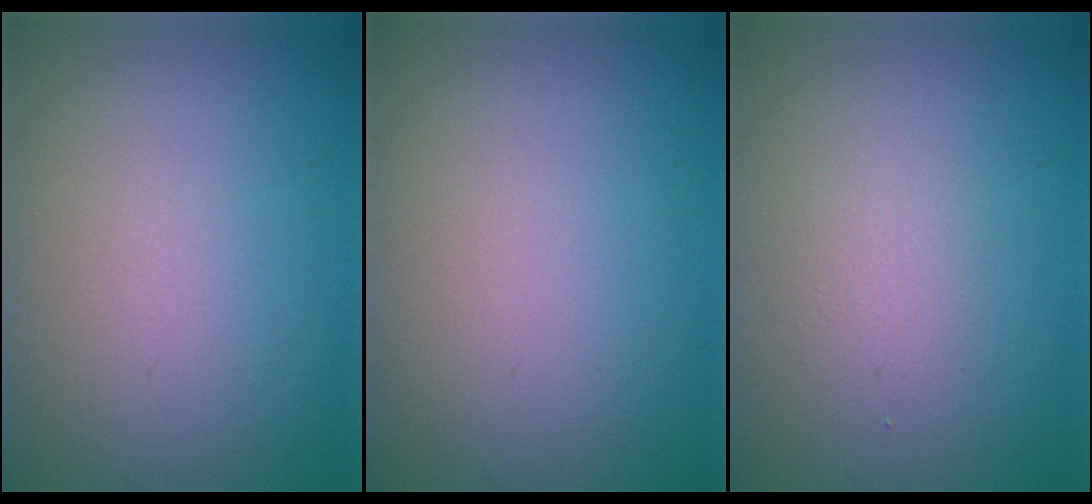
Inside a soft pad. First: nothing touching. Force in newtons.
{"total": 0.0}
{"total": 1.3, "press": 1.3, "slide": 0.1}